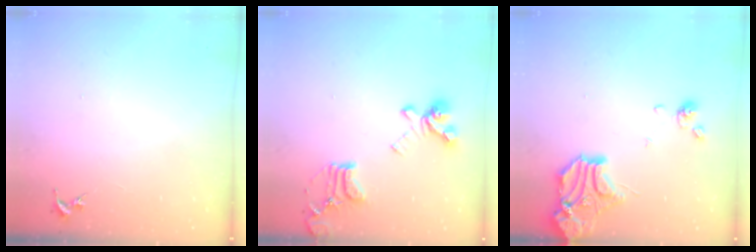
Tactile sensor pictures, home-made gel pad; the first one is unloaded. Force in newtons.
{"total": 18.0, "press": 17.9, "slide": 1.9}
{"total": 16.0, "press": 15.8, "slide": 2.5}